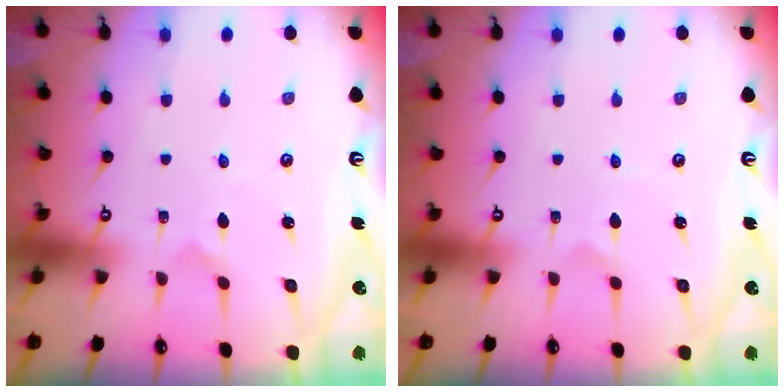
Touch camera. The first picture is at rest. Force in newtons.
{"total": 0.0}